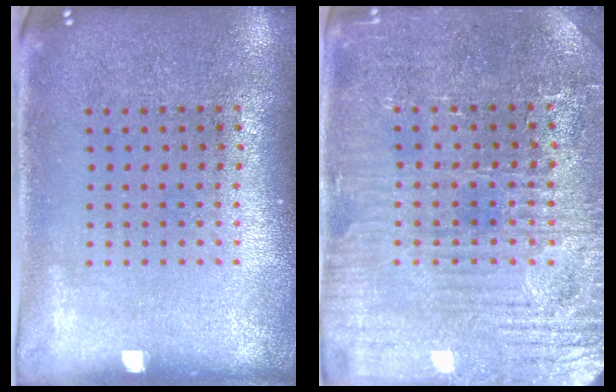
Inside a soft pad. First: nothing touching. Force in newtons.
{"total": 3.9, "press": 3.8, "slide": 0.8}